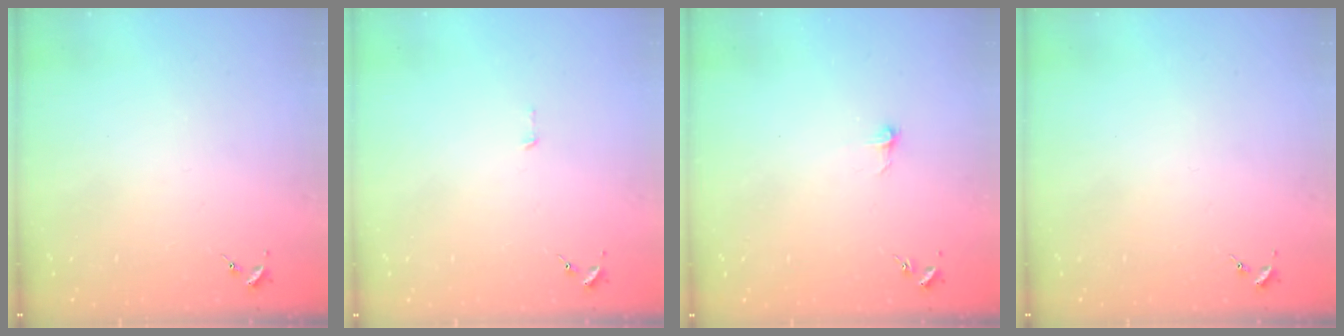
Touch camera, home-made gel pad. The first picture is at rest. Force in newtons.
{"total": 2.9, "press": 2.9, "slide": 0.2}
{"total": 4.7, "press": 4.7, "slide": 0.4}
{"total": 0.0}